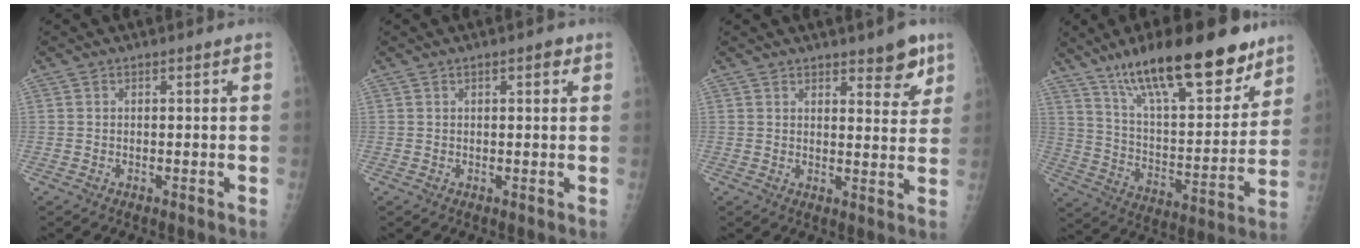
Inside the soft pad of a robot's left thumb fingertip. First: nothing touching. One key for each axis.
{"total": 2.0, "fx": 1.0, "fy": 0.7, "fz": 1.6, "tx": -0.018, "ty": 0.000, "tz": 0.011}
{"total": 6.2, "fx": 4.1, "fy": 2.2, "fz": 4.1, "tx": -0.030, "ty": -0.026, "tz": 0.052}
{"total": 25.6, "fx": 17.5, "fy": 8.1, "fz": 16.9, "tx": -0.232, "ty": -0.064, "tz": 0.287}